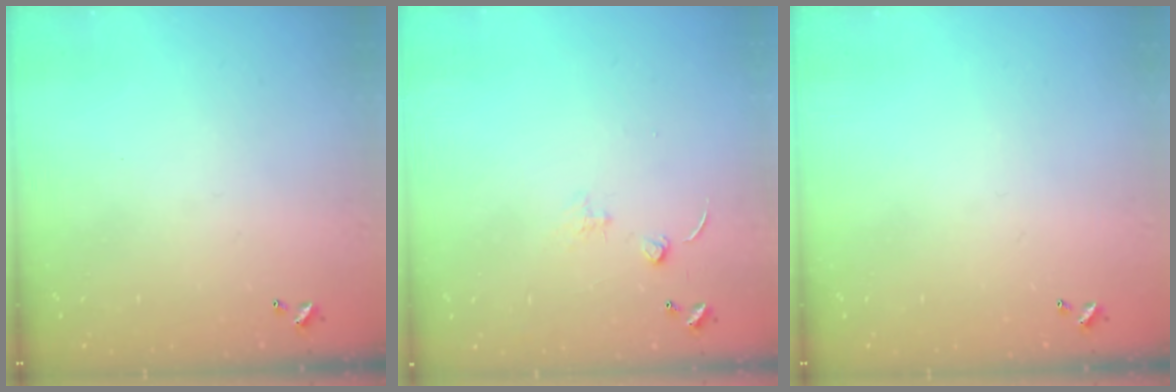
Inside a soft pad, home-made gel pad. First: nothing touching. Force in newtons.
{"total": 0.9, "press": 0.9, "slide": 0.3}
{"total": 0.0}